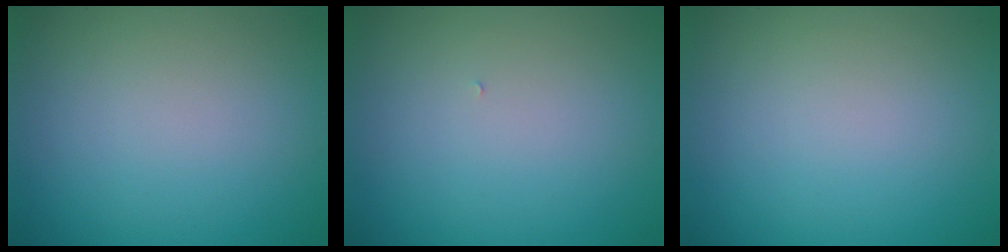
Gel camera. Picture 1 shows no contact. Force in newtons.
{"total": 0.0}
{"total": 0.0}